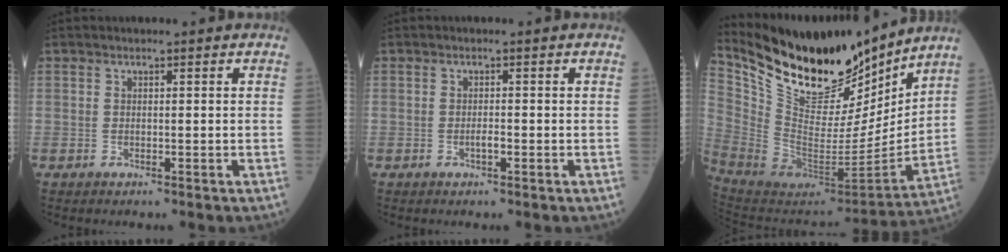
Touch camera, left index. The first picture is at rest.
{"total": 1.0, "force": [-0.5, 0.2, 0.9], "torque": [-0.018, 0.000, -0.009]}
{"total": 23.6, "force": [20.0, 6.5, 10.8], "torque": [-0.203, -0.032, 0.345]}